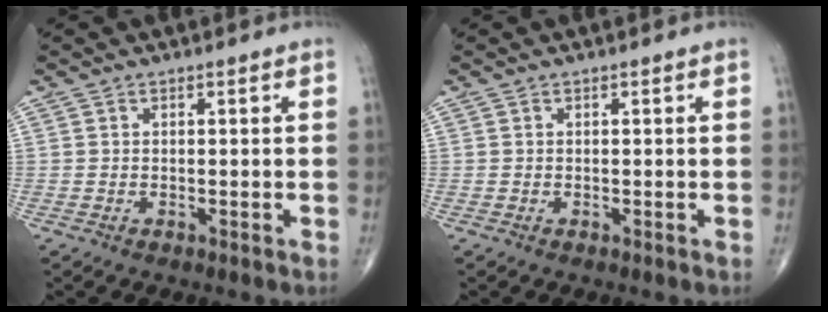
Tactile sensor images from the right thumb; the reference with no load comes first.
{"total": 0.0}